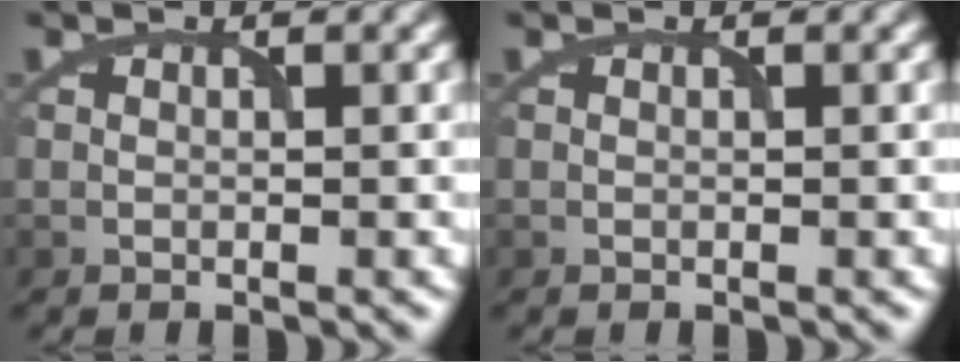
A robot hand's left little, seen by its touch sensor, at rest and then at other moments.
{"total": 0.0}